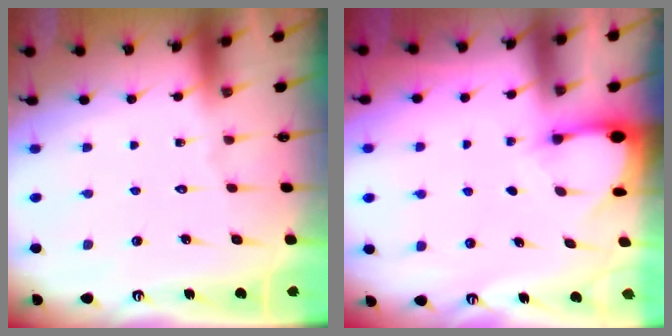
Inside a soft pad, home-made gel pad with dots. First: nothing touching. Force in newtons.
{"total": 3.1, "press": 3.1, "slide": 0.2}